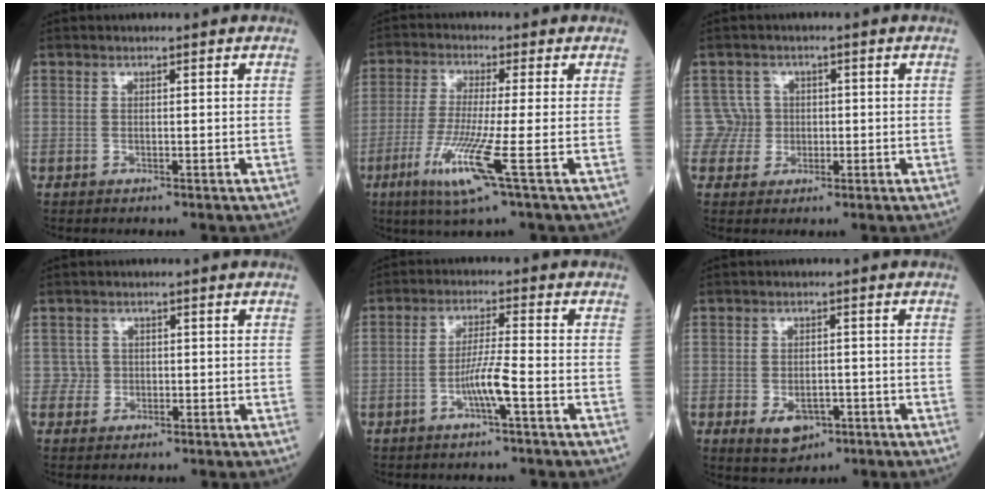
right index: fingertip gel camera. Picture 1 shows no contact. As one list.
[{"total": 9.2, "force": [-3.6, -0.9, 8.5], "torque": [-0.176, -0.030, -0.074]}, {"total": 3.4, "force": [0.3, 3.3, -0.9], "torque": [0.039, 0.009, 0.000]}, {"total": 1.7, "force": [0.1, 1.7, -0.3], "torque": [0.016, 0.007, 0.000]}, {"total": 4.8, "force": [-2.0, -0.5, 4.3], "torque": [-0.088, 0.002, -0.039]}, {"total": 4.8, "force": [-2.1, 3.2, 2.9], "torque": [-0.043, 0.000, -0.022]}]